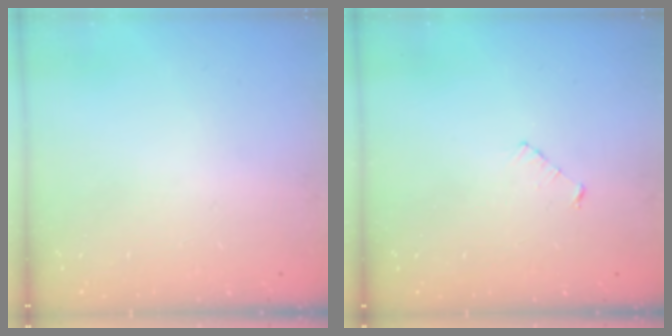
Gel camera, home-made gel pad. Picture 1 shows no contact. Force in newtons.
{"total": 3.1, "press": 3.0, "slide": 0.3}